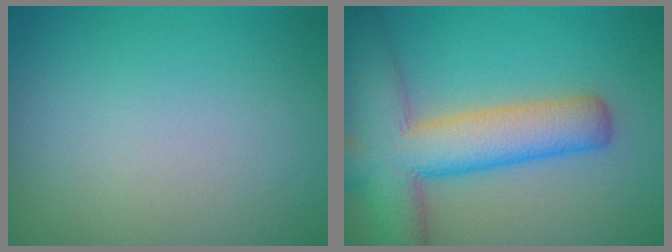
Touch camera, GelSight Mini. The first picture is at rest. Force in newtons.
{"total": 9.3, "press": 9.3, "slide": 0.4}